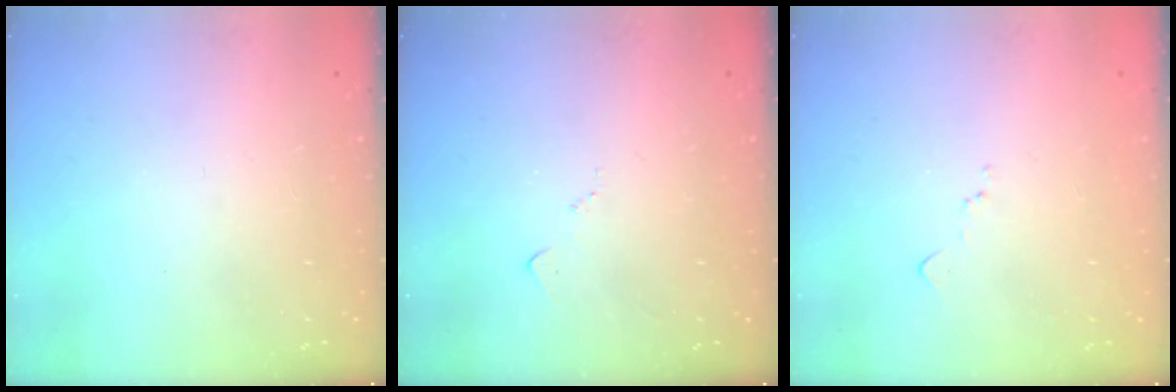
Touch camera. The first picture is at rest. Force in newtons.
{"total": 5.1, "press": 5.1, "slide": 0.6}
{"total": 6.8, "press": 6.8, "slide": 0.7}